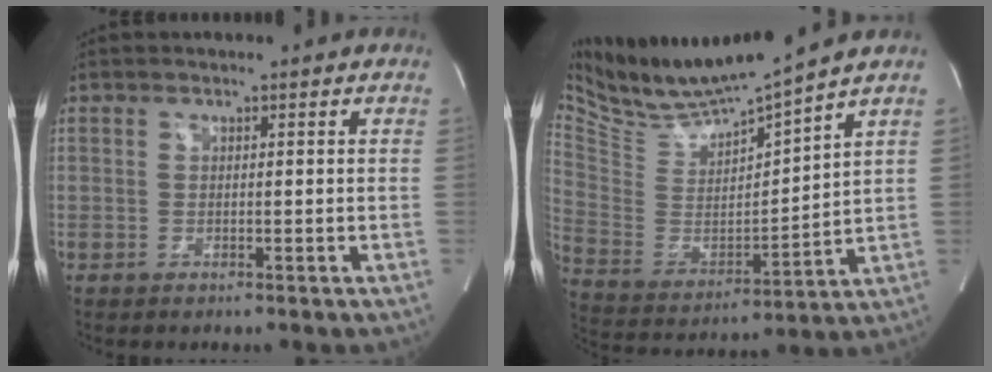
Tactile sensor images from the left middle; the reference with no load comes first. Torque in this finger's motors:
{"motor_torque": [-0.43, -0.56, -0.22, -0.01]}